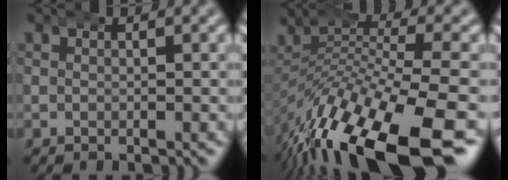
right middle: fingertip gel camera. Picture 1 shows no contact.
{"total": 11.4, "force": [-5.5, 4.9, 8.8], "torque": [-0.172, -0.025, -0.066]}